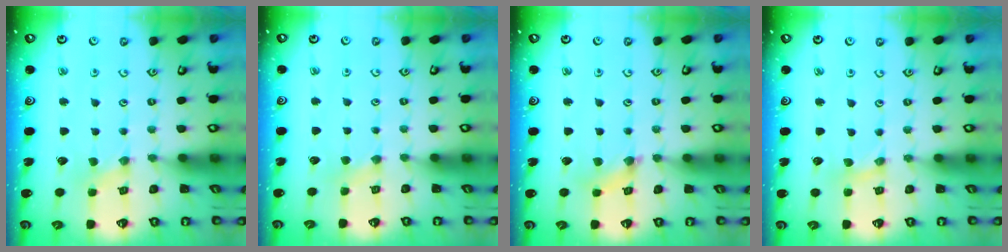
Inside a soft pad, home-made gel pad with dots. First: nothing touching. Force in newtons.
{"total": 2.1, "press": 2.1, "slide": 0.5}
{"total": 2.4, "press": 2.4, "slide": 0.4}
{"total": 0.6, "press": 0.6, "slide": 0.2}